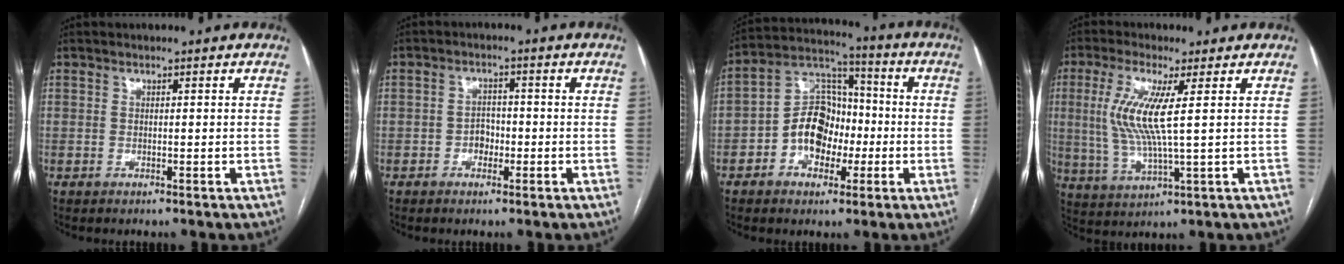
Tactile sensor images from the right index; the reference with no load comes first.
{"total": 2.7, "force": [-1.0, 2.0, 1.5], "torque": [-0.018, 0.007, -0.019]}
{"total": 10.4, "force": [-2.7, 7.5, 6.6], "torque": [-0.133, 0.036, -0.048]}
{"total": 9.5, "force": [1.8, 0.5, 9.3], "torque": [-0.216, -0.005, 0.036]}